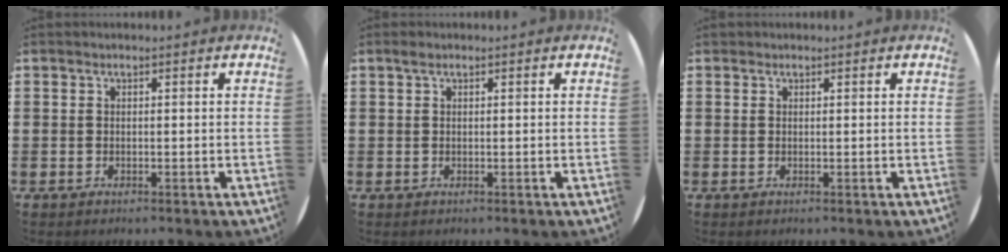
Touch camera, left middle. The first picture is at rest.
{"total": 0.5, "force": [0.4, 0.3, 0.3], "torque": [0.002, 0.000, 0.005]}
{"total": 0.0}